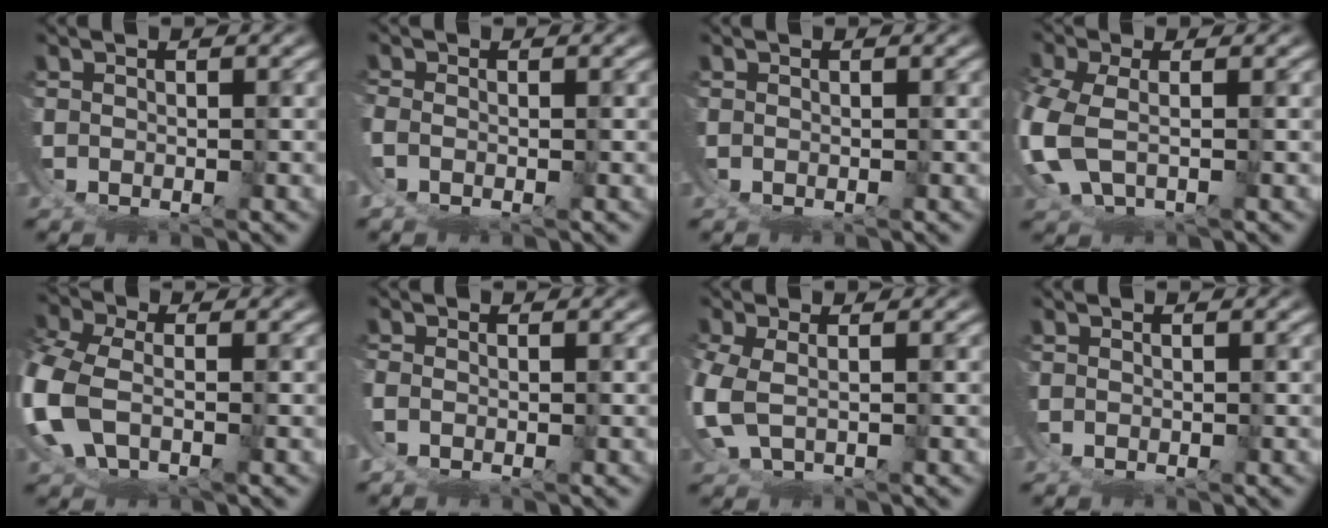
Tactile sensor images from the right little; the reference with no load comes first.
{"total": 1.6, "force": [-0.6, 1.0, 1.2], "torque": [-0.031, -0.009, -0.007]}
{"total": 0.0}
{"total": 2.6, "force": [0.6, 1.6, 2.0], "torque": [-0.101, -0.023, 0.024]}
{"total": 5.2, "force": [-0.1, 4.1, 3.2], "torque": [-0.134, -0.028, 0.008]}
{"total": 1.3, "force": [-0.5, 0.8, 0.8], "torque": [-0.020, -0.006, -0.007]}
{"total": 1.4, "force": [0.9, 0.3, 1.0], "torque": [-0.065, -0.013, 0.026]}
{"total": 0.0}